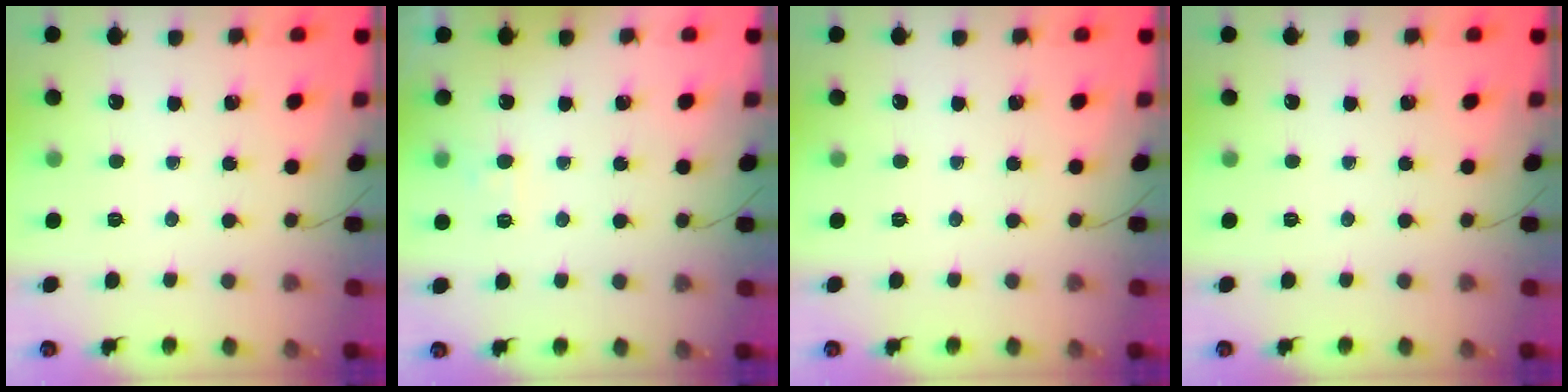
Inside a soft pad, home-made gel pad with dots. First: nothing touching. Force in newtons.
{"total": 3.2, "press": 2.8, "slide": 1.6}
{"total": 0.0}
{"total": 0.0}